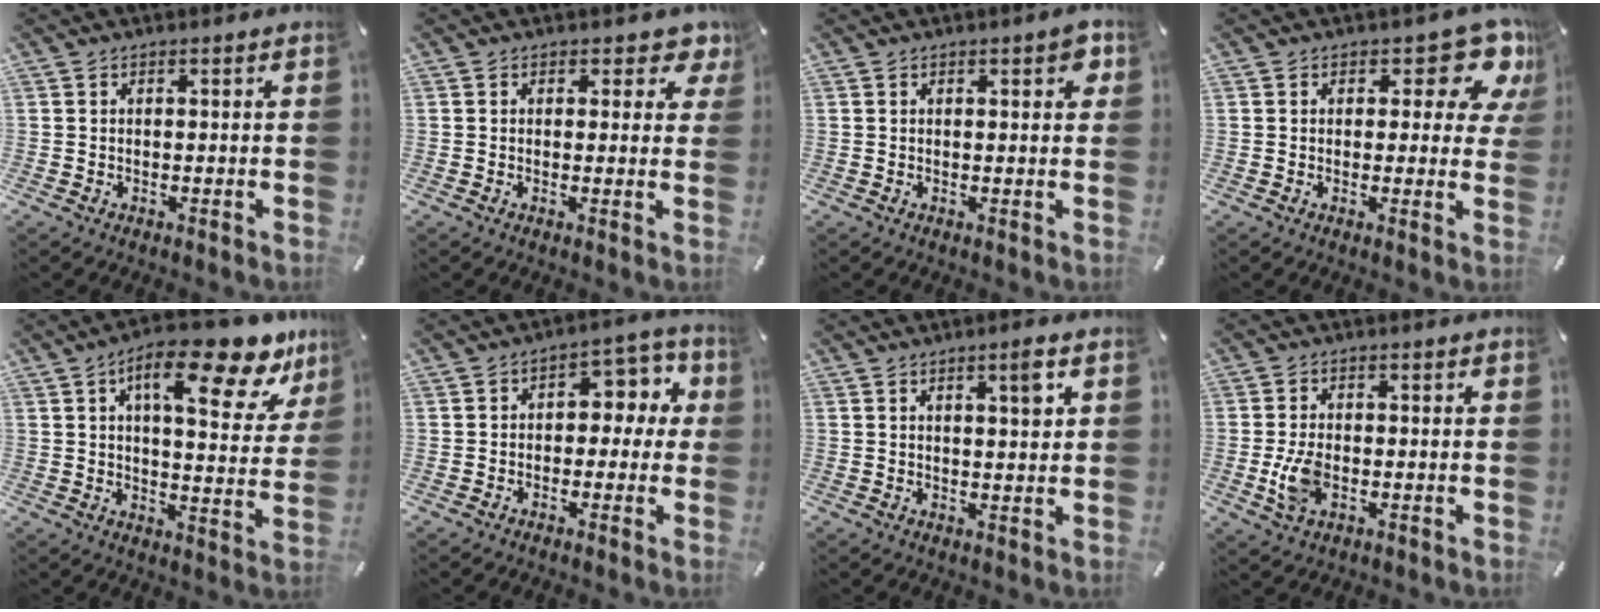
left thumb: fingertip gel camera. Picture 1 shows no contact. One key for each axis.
{"total": 3.6, "fx": 2.2, "fy": 2.2, "fz": 1.8, "tx": -0.010, "ty": -0.008, "tz": 0.032}
{"total": 3.0, "fx": 1.2, "fy": 1.2, "fz": 2.4, "tx": -0.026, "ty": -0.004, "tz": 0.014}
{"total": 11.5, "fx": 6.8, "fy": 5.1, "fz": 7.7, "tx": -0.080, "ty": -0.044, "tz": 0.111}
{"total": 19.2, "fx": 11.2, "fy": 6.7, "fz": 14.1, "tx": -0.201, "ty": -0.068, "tz": 0.172}
{"total": 7.1, "fx": 0.8, "fy": 5.0, "fz": 5.0, "tx": -0.058, "ty": -0.002, "tz": 0.005}
{"total": 4.4, "fx": 2.0, "fy": 0.8, "fz": 3.9, "tx": -0.055, "ty": -0.008, "tz": 0.027}
{"total": 6.7, "fx": -1.5, "fy": 4.2, "fz": 5.1, "tx": -0.101, "ty": -0.001, "tz": -0.028}